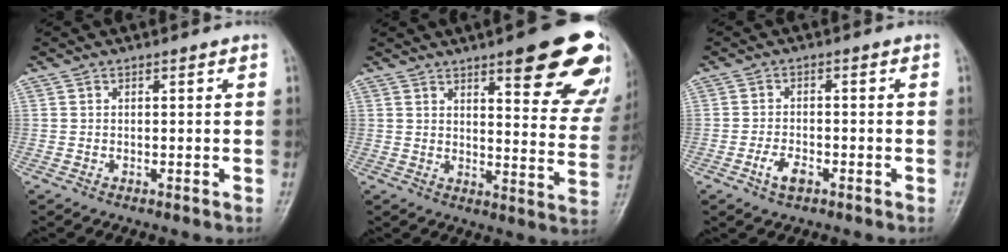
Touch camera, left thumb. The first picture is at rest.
{"total": 21.0, "force": [12.2, 5.6, 16.2], "torque": [-0.164, -0.051, 0.148]}
{"total": 3.7, "force": [-2.0, 1.8, 2.4], "torque": [-0.045, 0.011, -0.036]}